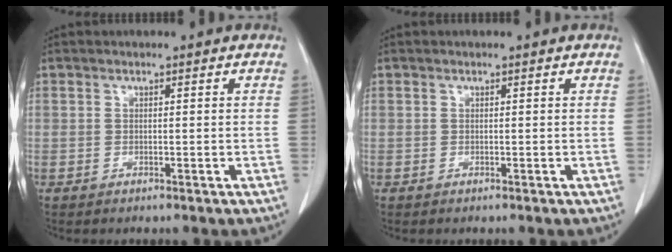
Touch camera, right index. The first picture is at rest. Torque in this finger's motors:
{"motor_torque": [0.00, 0.00, 0.00, 0.00]}